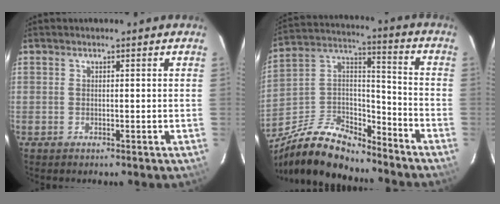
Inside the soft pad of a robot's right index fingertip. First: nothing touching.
{"total": 18.1, "force": [-13.9, 6.9, 9.4], "torque": [-0.207, 0.018, -0.252]}